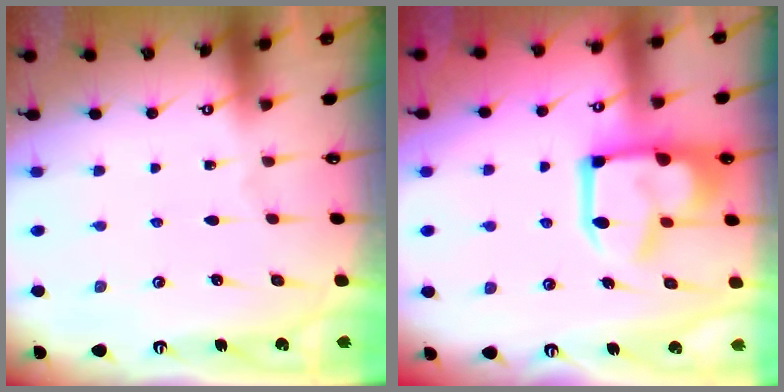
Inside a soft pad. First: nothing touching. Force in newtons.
{"total": 16.6, "press": 16.6, "slide": 1.3}